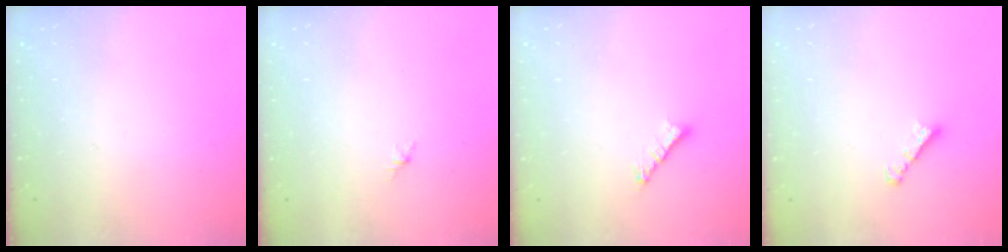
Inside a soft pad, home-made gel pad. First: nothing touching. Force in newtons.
{"total": 0.0}
{"total": 1.2, "press": 1.2, "slide": 0.3}
{"total": 2.4, "press": 2.4, "slide": 0.1}